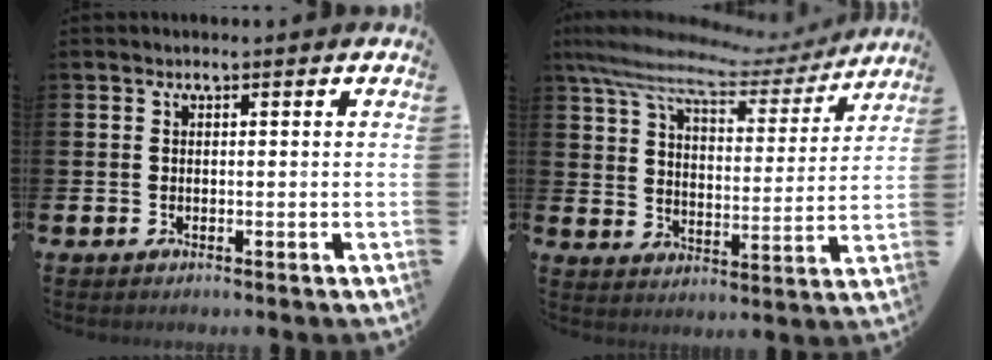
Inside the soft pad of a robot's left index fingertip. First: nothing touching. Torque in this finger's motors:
{"motor_torque": [2.14, 0.00, 1.02, 0.21]}